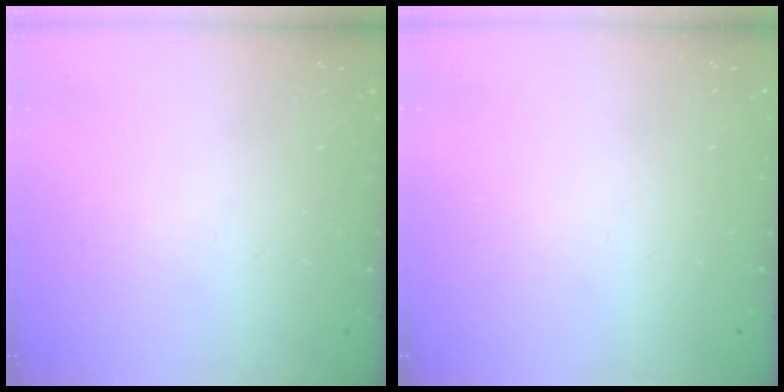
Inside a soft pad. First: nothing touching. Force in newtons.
{"total": 0.0}